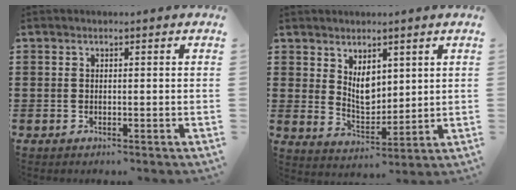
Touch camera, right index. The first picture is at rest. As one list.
[{"total": 5.0, "force": [2.8, 3.0, 2.9], "torque": [-0.058, -0.007, 0.051]}]